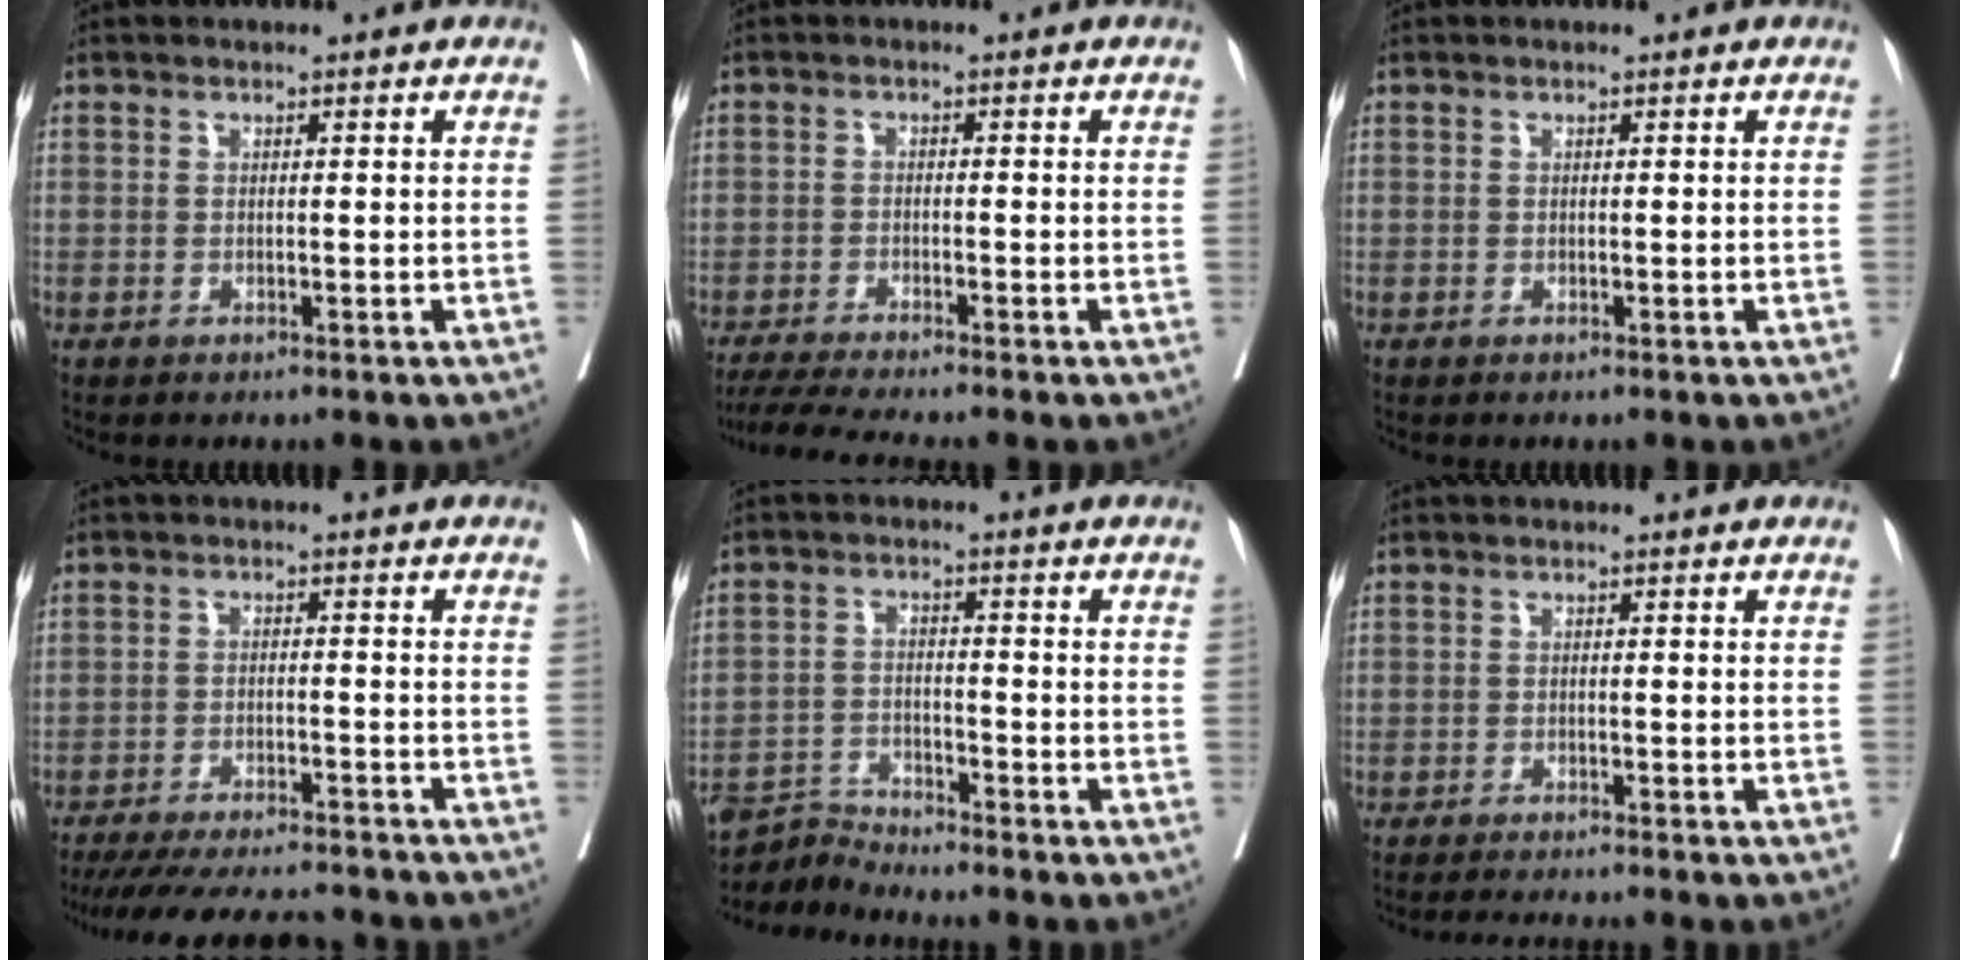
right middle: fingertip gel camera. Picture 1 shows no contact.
{"total": 6.5, "force": [-5.7, -1.0, 3.1], "torque": [-0.045, -0.018, -0.094]}
{"total": 0.0}
{"total": 16.0, "force": [-14.6, 2.4, 6.1], "torque": [-0.124, -0.020, -0.206]}
{"total": 4.4, "force": [-4.2, -1.0, -1.1], "torque": [0.018, -0.010, -0.078]}
{"total": 3.9, "force": [-3.5, -0.8, 1.4], "torque": [-0.016, -0.011, -0.053]}